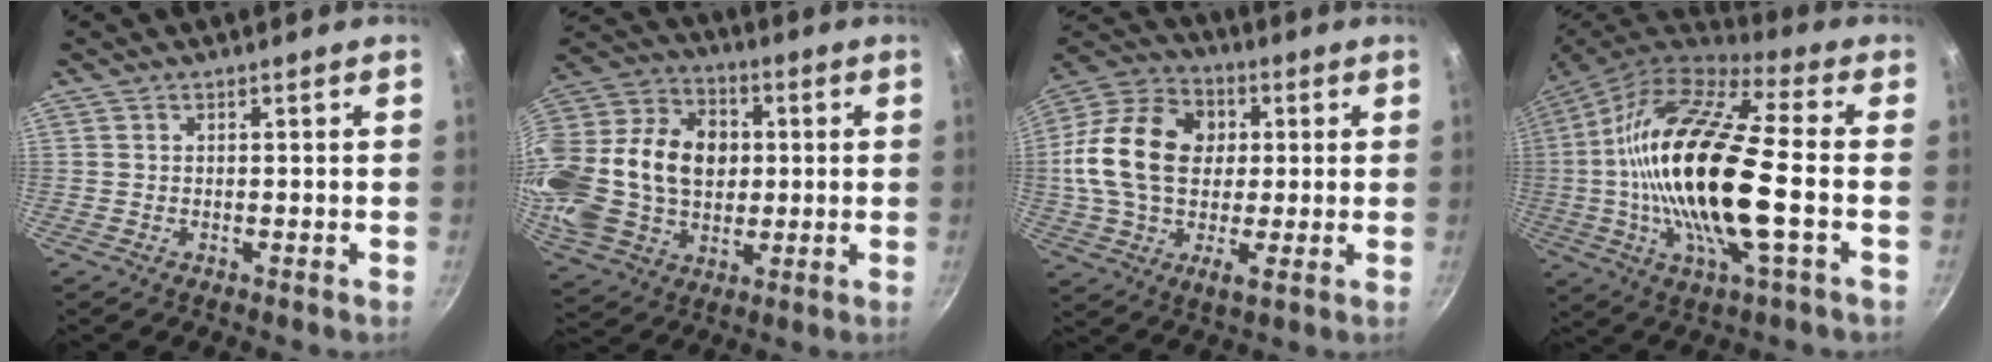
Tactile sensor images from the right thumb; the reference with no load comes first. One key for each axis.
{"total": 28.3, "fx": 2.1, "fy": 21.1, "fz": 18.7, "tx": -0.372, "ty": 0.027, "tz": 0.040}
{"total": 20.4, "fx": 2.4, "fy": 14.4, "fz": 14.3, "tx": -0.243, "ty": 0.018, "tz": 0.022}
{"total": 25.4, "fx": -2.0, "fy": 8.0, "fz": 24.1, "tx": -0.469, "ty": 0.019, "tz": -0.052}